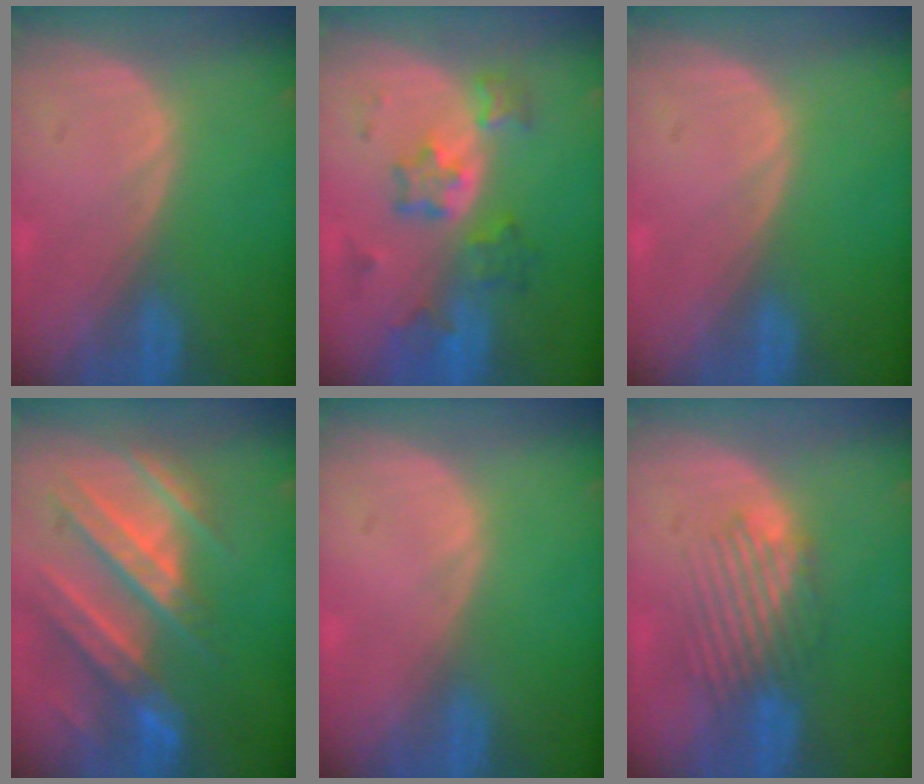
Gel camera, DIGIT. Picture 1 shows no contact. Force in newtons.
{"total": 6.8, "press": 6.6, "slide": 1.5}
{"total": 0.0}
{"total": 10.6, "press": 9.6, "slide": 4.4}
{"total": 0.0}
{"total": 5.4, "press": 5.1, "slide": 1.7}